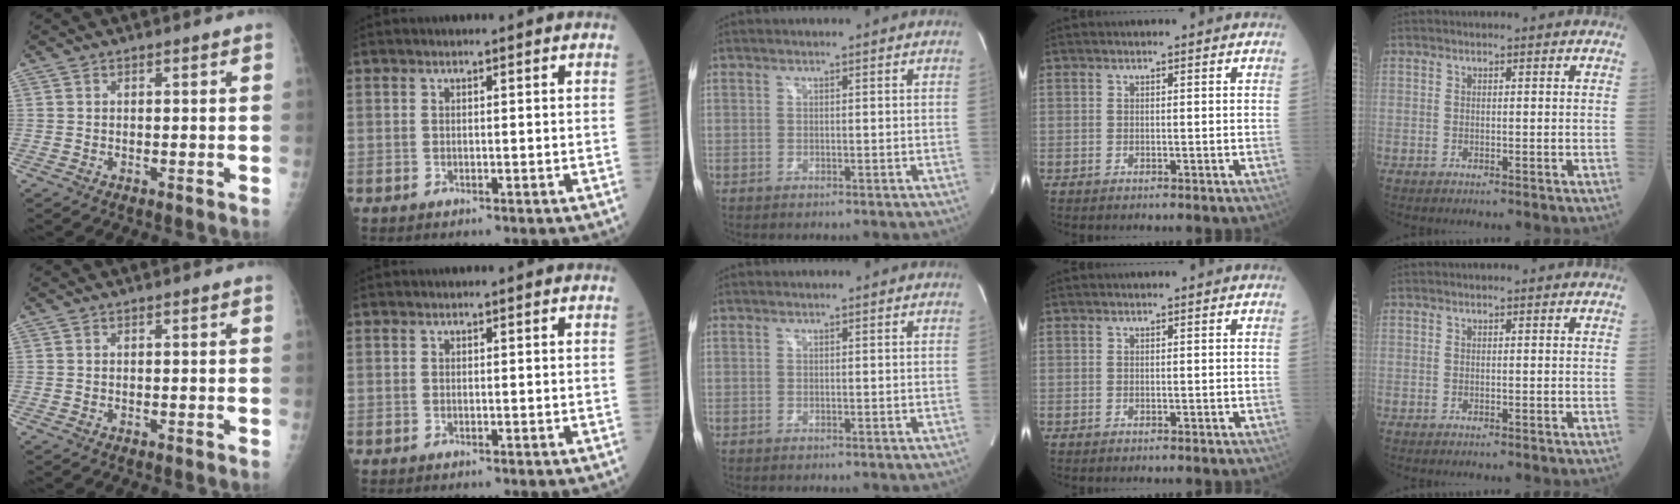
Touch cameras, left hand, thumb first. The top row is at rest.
{}